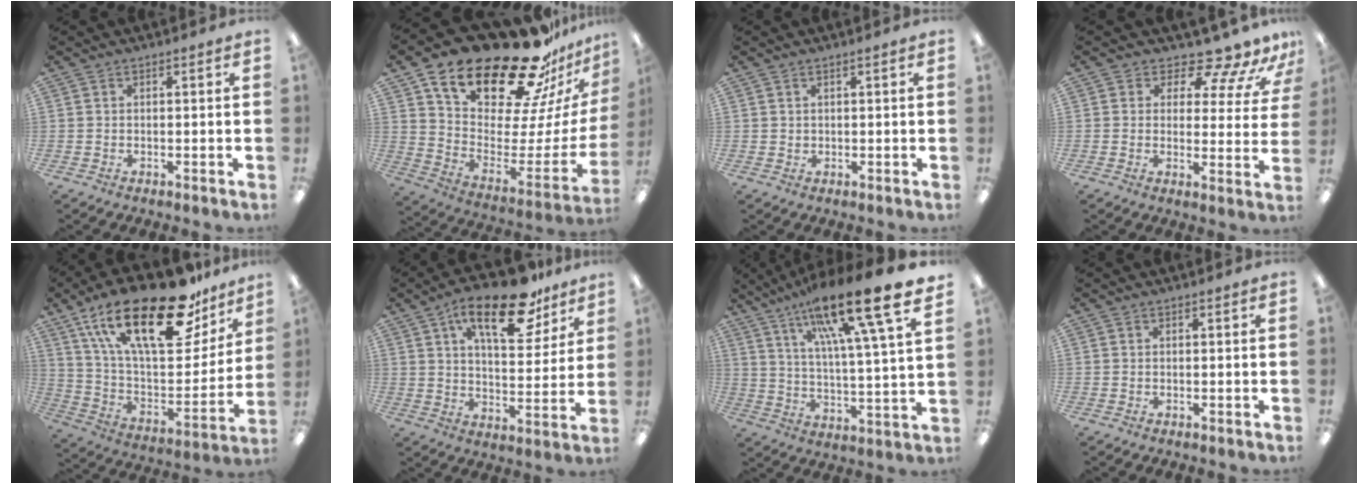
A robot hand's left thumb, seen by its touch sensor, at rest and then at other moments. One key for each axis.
{"total": 25.1, "fx": 19.7, "fy": 8.7, "fz": 12.8, "tx": -0.212, "ty": -0.151, "tz": 0.348}
{"total": 0.7, "fx": 0.5, "fy": 0.5, "fz": 0.2, "tx": -0.005, "ty": 0.002, "tz": 0.008}
{"total": 9.8, "fx": 8.4, "fy": 2.9, "fz": 4.1, "tx": -0.065, "ty": -0.066, "tz": 0.150}
{"total": 29.2, "fx": 17.6, "fy": 11.9, "fz": 20.0, "tx": -0.337, "ty": -0.091, "tz": 0.301}
{"total": 18.7, "fx": 11.5, "fy": 7.8, "fz": 12.6, "tx": -0.187, "ty": -0.054, "tz": 0.186}
{"total": 22.0, "fx": 15.2, "fy": 3.0, "fz": 15.6, "tx": -0.259, "ty": -0.095, "tz": 0.233}
{"total": 0.0}